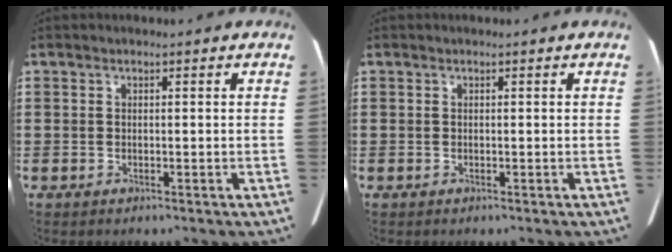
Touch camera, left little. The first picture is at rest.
{"total": 0.0}